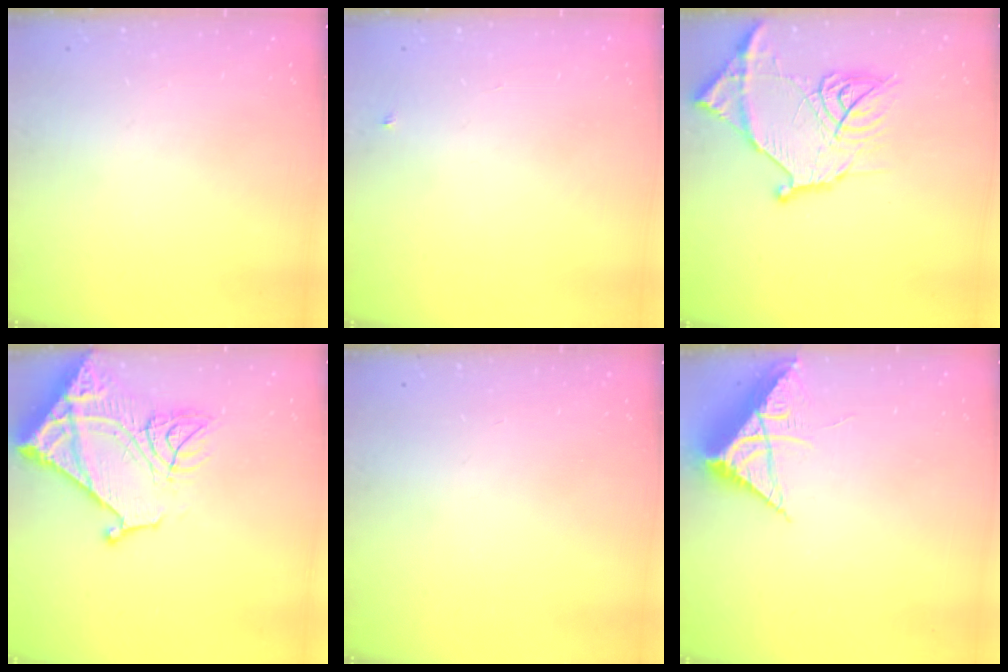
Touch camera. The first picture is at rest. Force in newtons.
{"total": 2.7, "press": 2.7, "slide": 0.4}
{"total": 16.8, "press": 16.7, "slide": 1.5}
{"total": 22.0, "press": 21.8, "slide": 2.5}
{"total": 0.0}
{"total": 8.3, "press": 8.3, "slide": 0.3}